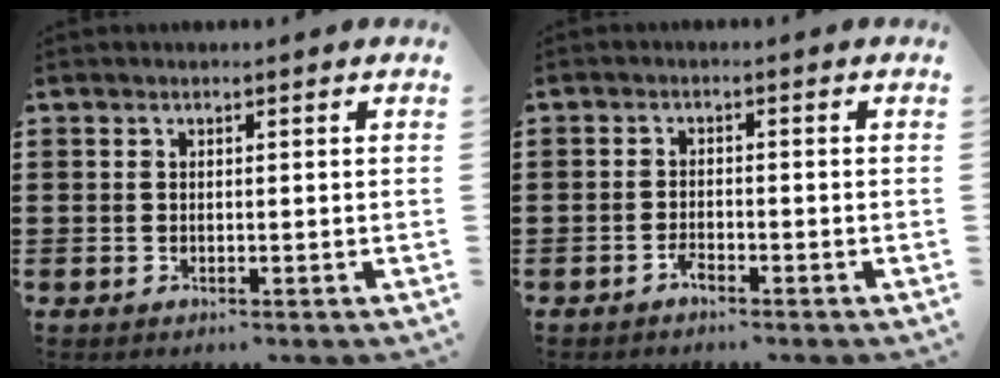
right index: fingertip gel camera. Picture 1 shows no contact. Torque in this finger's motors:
{"motor_torque": [0.14, -0.03, 0.00, 0.00]}